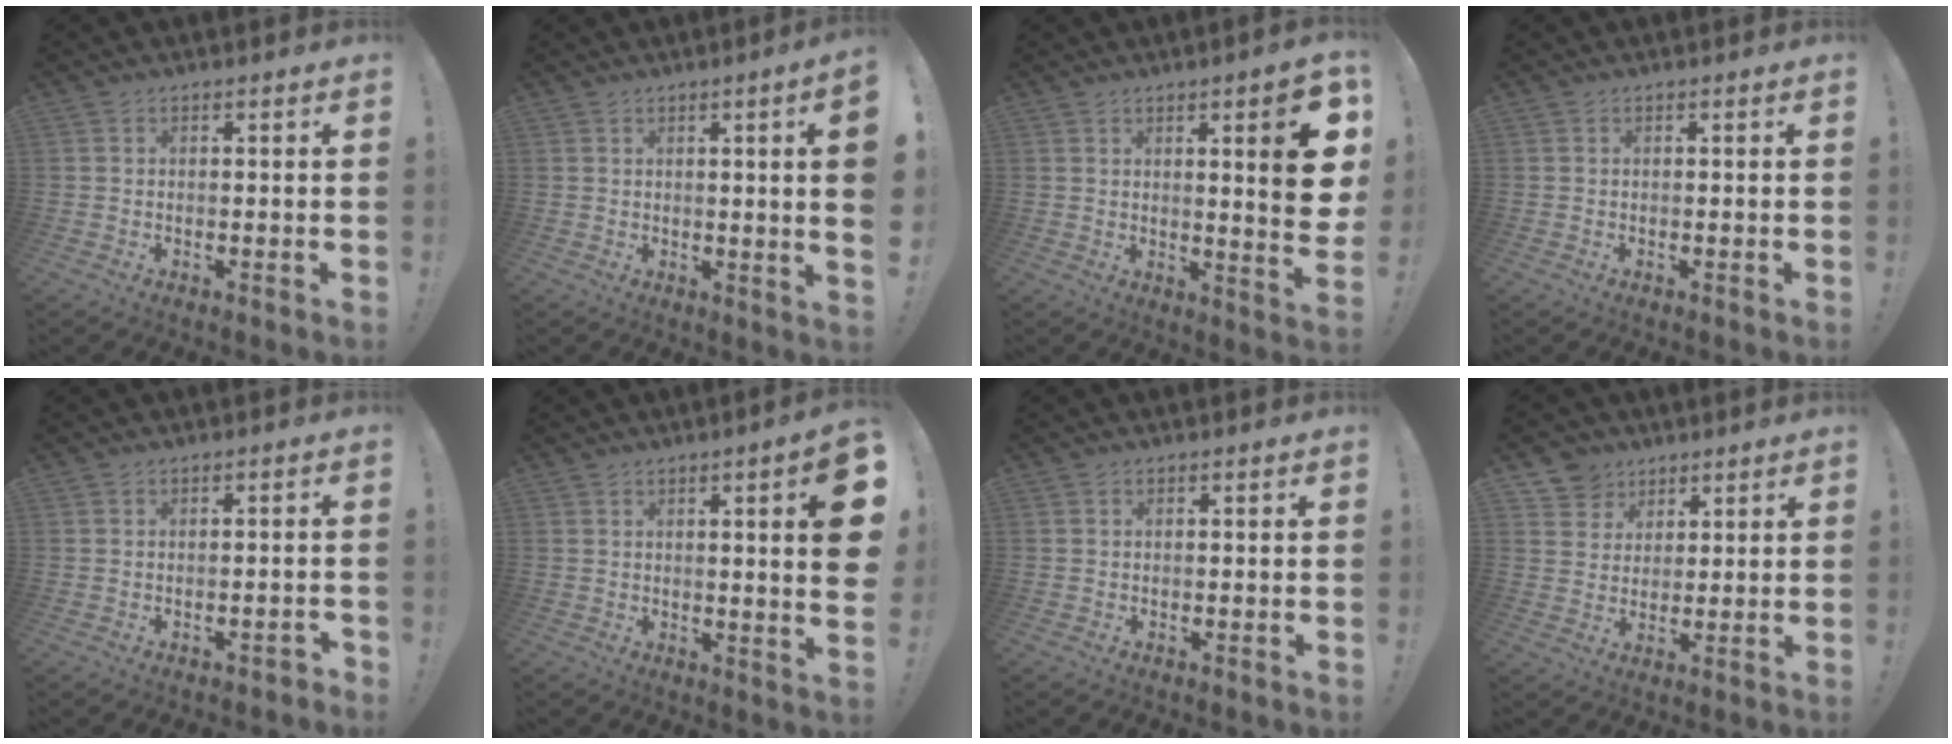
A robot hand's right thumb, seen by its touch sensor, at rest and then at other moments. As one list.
[{"total": 5.5, "force": [1.0, -0.8, 5.3], "torque": [-0.076, -0.010, 0.014]}, {"total": 12.0, "force": [3.4, 1.6, 11.4], "torque": [-0.136, -0.035, 0.043]}, {"total": 0.0}, {"total": 1.5, "force": [-1.2, 0.1, 0.9], "torque": [-0.019, 0.006, -0.021]}, {"total": 9.8, "force": [1.9, 0.8, 9.5], "torque": [-0.118, -0.020, 0.027]}, {"total": 0.0}, {"total": 7.2, "force": [4.5, 5.6, 0.6], "torque": [-0.009, -0.035, 0.089]}]